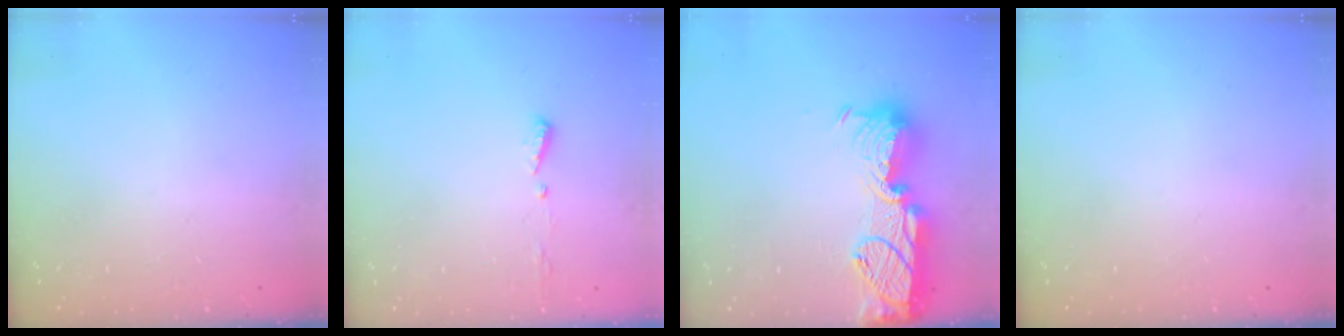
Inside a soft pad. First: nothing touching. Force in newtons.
{"total": 4.7, "press": 4.7, "slide": 0.4}
{"total": 19.3, "press": 19.2, "slide": 1.1}
{"total": 0.0}